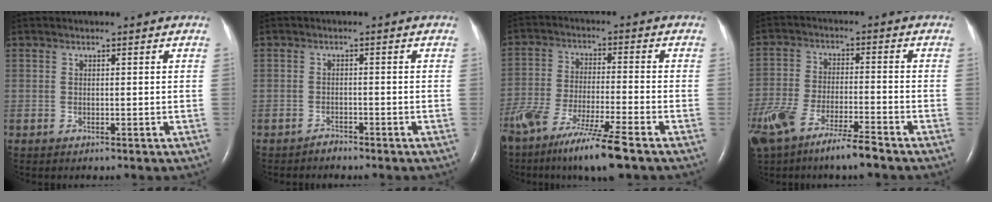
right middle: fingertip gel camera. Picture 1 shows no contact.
{"total": 1.1, "force": [-1.1, 0.2, 0.0], "torque": [-0.002, -0.002, -0.018]}
{"total": 14.3, "force": [-10.3, 0.3, 9.9], "torque": [-0.203, -0.048, -0.185]}
{"total": 11.2, "force": [-8.2, 1.8, 7.5], "torque": [-0.152, -0.014, -0.151]}